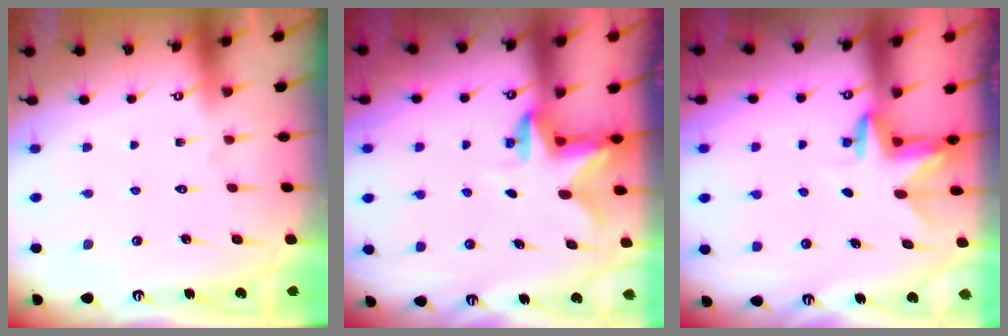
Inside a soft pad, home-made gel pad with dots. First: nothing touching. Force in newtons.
{"total": 2.5, "press": 2.5, "slide": 0.5}
{"total": 3.4, "press": 3.3, "slide": 0.3}